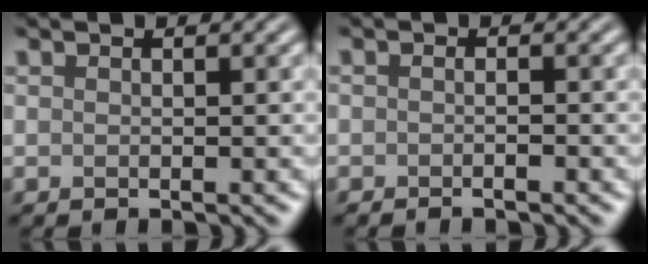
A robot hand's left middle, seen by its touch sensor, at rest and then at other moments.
{"total": 0.9, "force": [-0.7, 0.2, 0.6], "torque": [-0.008, -0.003, -0.010]}